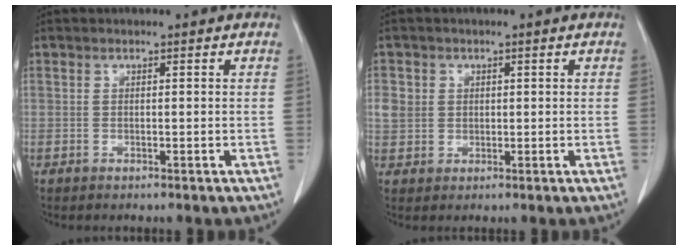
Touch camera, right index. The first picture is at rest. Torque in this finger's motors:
{"motor_torque": [0.30, 0.10, 0.15, 0.04]}